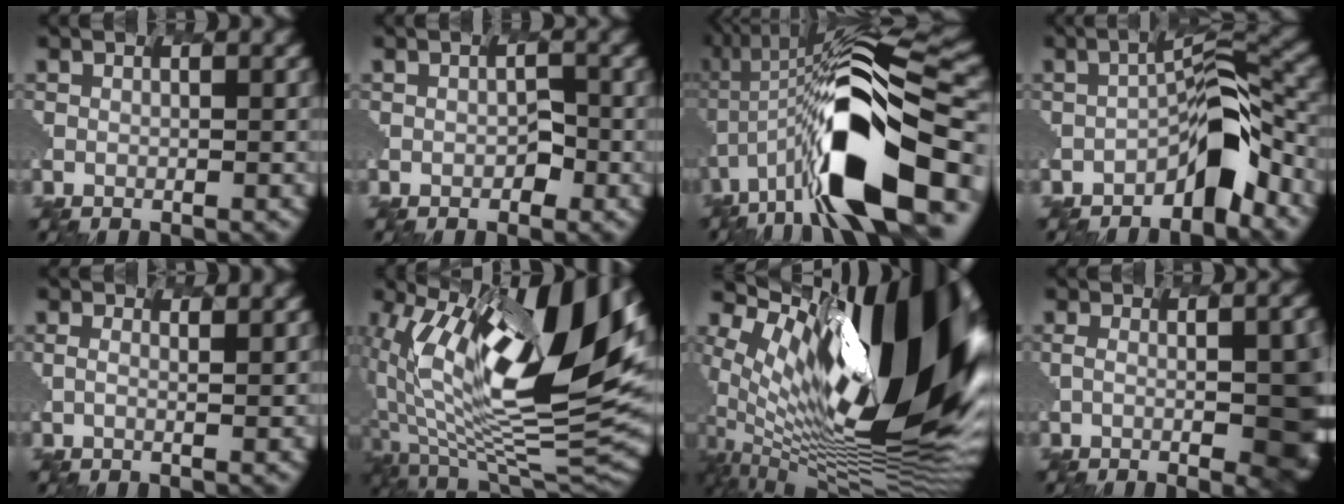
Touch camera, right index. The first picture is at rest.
{"total": 1.1, "force": [-0.4, 0.2, -1.0], "torque": [-0.002, 0.004, -0.015]}
{"total": 13.4, "force": [-3.9, 5.0, 11.8], "torque": [-0.226, 0.027, -0.081]}
{"total": 5.5, "force": [-3.8, 2.0, 3.4], "torque": [-0.050, 0.032, -0.084]}
{"total": 1.0, "force": [1.0, 0.2, 0.2], "torque": [0.007, 0.025, -0.015]}
{"total": 14.4, "force": [4.3, 6.6, 12.0], "torque": [-0.225, 0.015, 0.059]}
{"total": 17.1, "force": [4.2, 7.1, 15.0], "torque": [-0.259, 0.024, 0.045]}
{"total": 7.4, "force": [-1.8, 2.8, 6.7], "torque": [-0.084, 0.002, -0.022]}